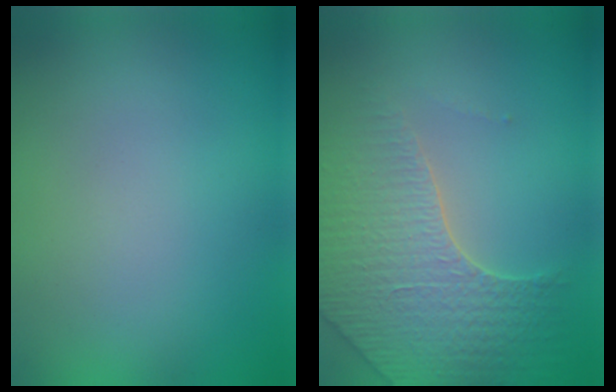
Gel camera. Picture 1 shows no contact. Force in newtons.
{"total": 4.3, "press": 4.2, "slide": 0.8}